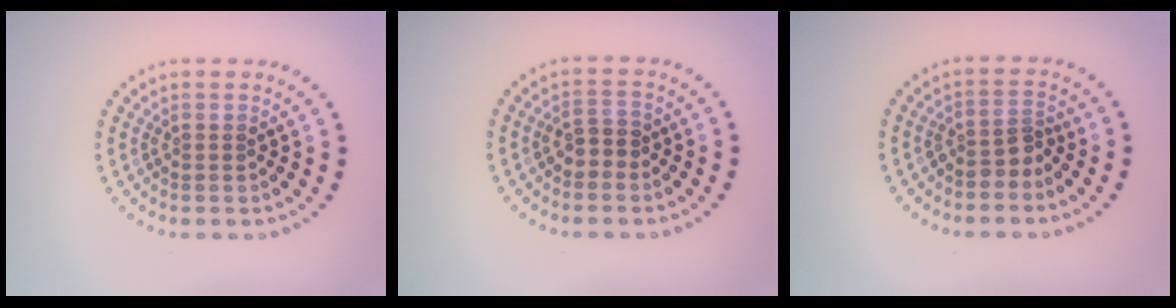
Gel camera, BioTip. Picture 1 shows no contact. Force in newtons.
{"total": 1.9, "press": 1.7, "slide": 0.7}
{"total": 2.1, "press": 1.5, "slide": 1.4}